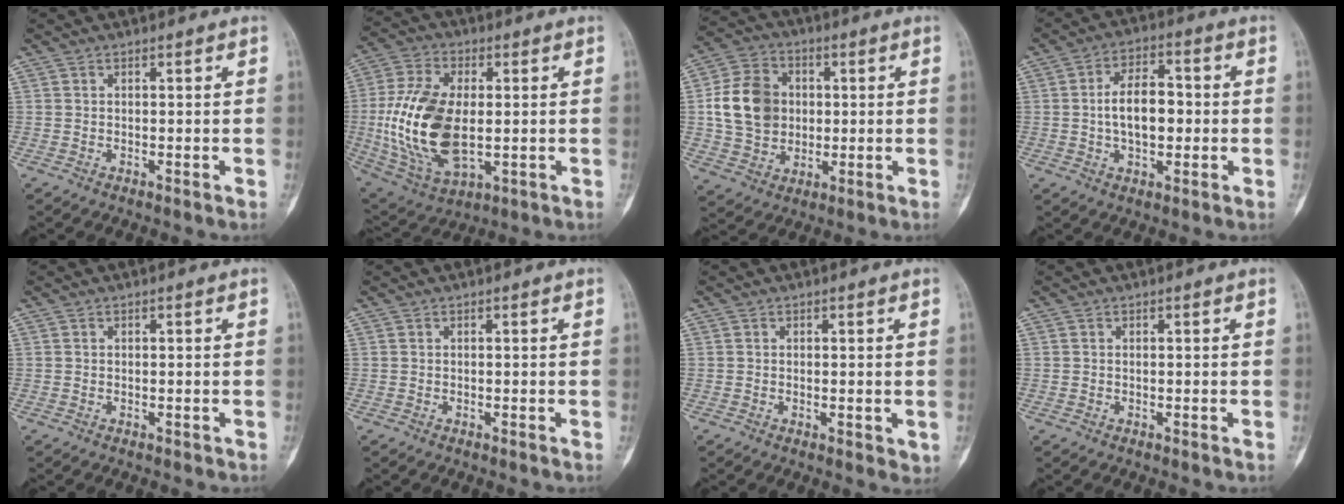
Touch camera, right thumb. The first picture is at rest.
{"total": 19.4, "force": [-0.7, 10.7, 16.1], "torque": [-0.327, -0.006, 0.000]}
{"total": 13.6, "force": [1.0, 11.1, 7.8], "torque": [-0.121, 0.010, 0.020]}
{"total": 9.7, "force": [-0.3, 5.5, 8.0], "torque": [-0.117, 0.018, -0.009]}
{"total": 0.0}
{"total": 0.0}
{"total": 2.1, "force": [-0.1, 1.0, 1.9], "torque": [-0.022, -0.007, -0.002]}
{"total": 0.0}